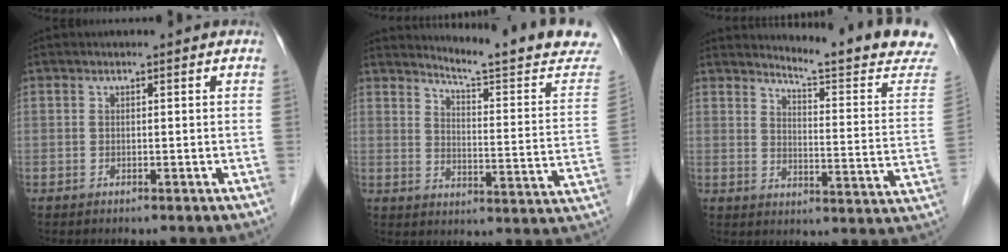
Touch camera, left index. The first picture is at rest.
{"total": 16.5, "force": [15.6, -0.2, 5.4], "torque": [-0.075, -0.088, 0.186]}
{"total": 15.5, "force": [14.8, -0.6, 4.6], "torque": [-0.060, -0.098, 0.168]}